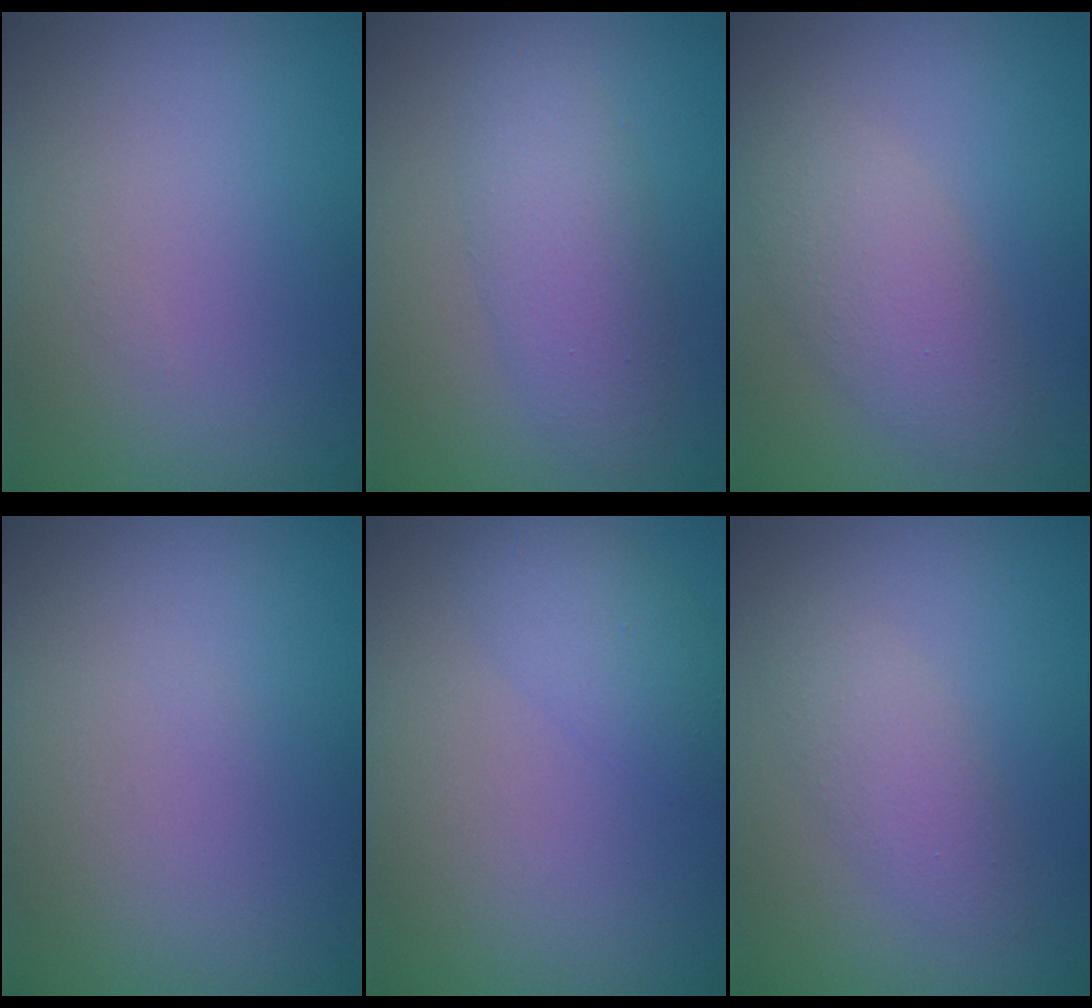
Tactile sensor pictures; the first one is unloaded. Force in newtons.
{"total": 3.5, "press": 3.5, "slide": 0.1}
{"total": 3.5, "press": 3.5, "slide": 0.0}
{"total": 0.0}
{"total": 2.5, "press": 2.5, "slide": 0.1}
{"total": 2.2, "press": 2.2, "slide": 0.2}